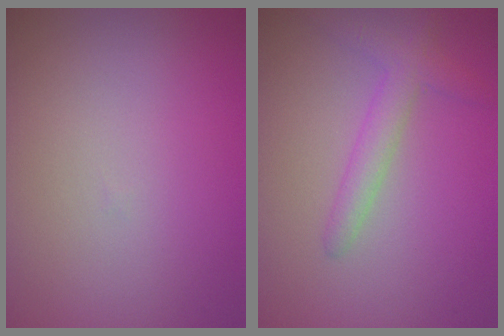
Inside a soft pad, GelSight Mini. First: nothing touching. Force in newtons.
{"total": 2.4, "press": 2.4, "slide": 0.1}